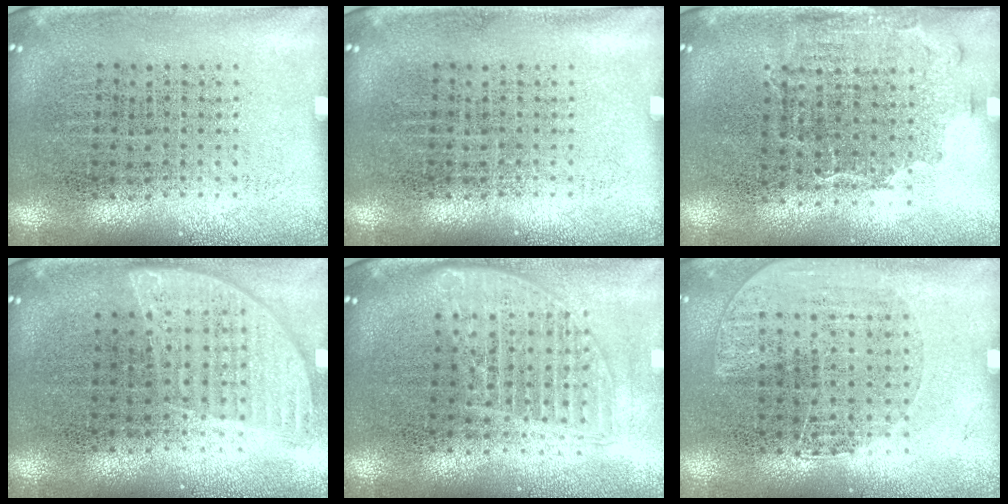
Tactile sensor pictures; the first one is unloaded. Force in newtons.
{"total": 0.0}
{"total": 1.6, "press": 1.3, "slide": 1.0}
{"total": 0.9, "press": 0.8, "slide": 0.3}
{"total": 1.6, "press": 1.4, "slide": 0.8}
{"total": 1.0, "press": 0.9, "slide": 0.5}